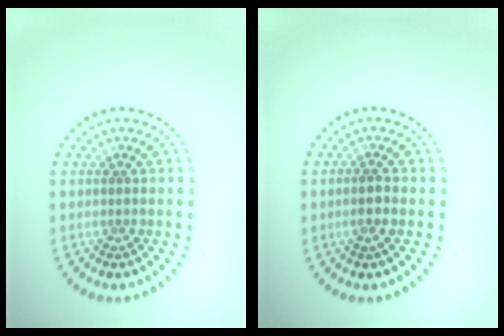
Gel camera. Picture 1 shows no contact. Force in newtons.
{"total": 1.2, "press": 1.1, "slide": 0.3}